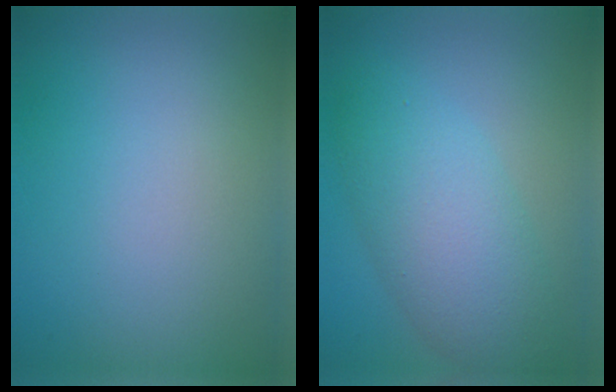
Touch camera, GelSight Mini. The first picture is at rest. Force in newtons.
{"total": 5.7, "press": 5.7, "slide": 0.2}